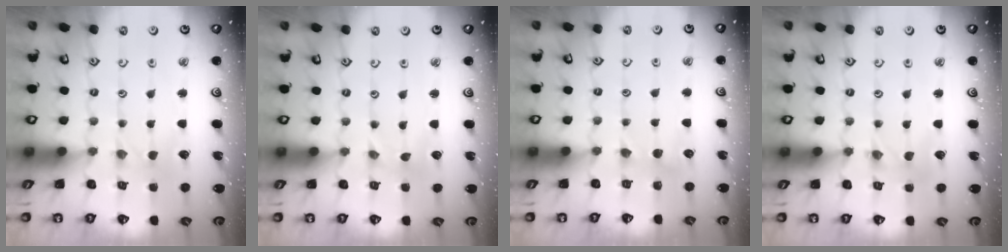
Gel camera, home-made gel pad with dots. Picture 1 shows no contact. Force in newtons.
{"total": 0.0}
{"total": 4.4, "press": 4.3, "slide": 0.6}
{"total": 0.5, "press": 0.5, "slide": 0.1}